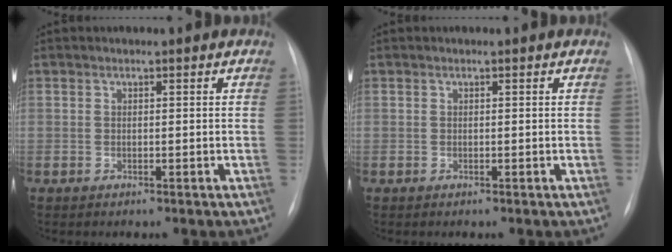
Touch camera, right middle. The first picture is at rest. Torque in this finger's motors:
{"motor_torque": [0.08, -0.05, 0.08, 0.01]}